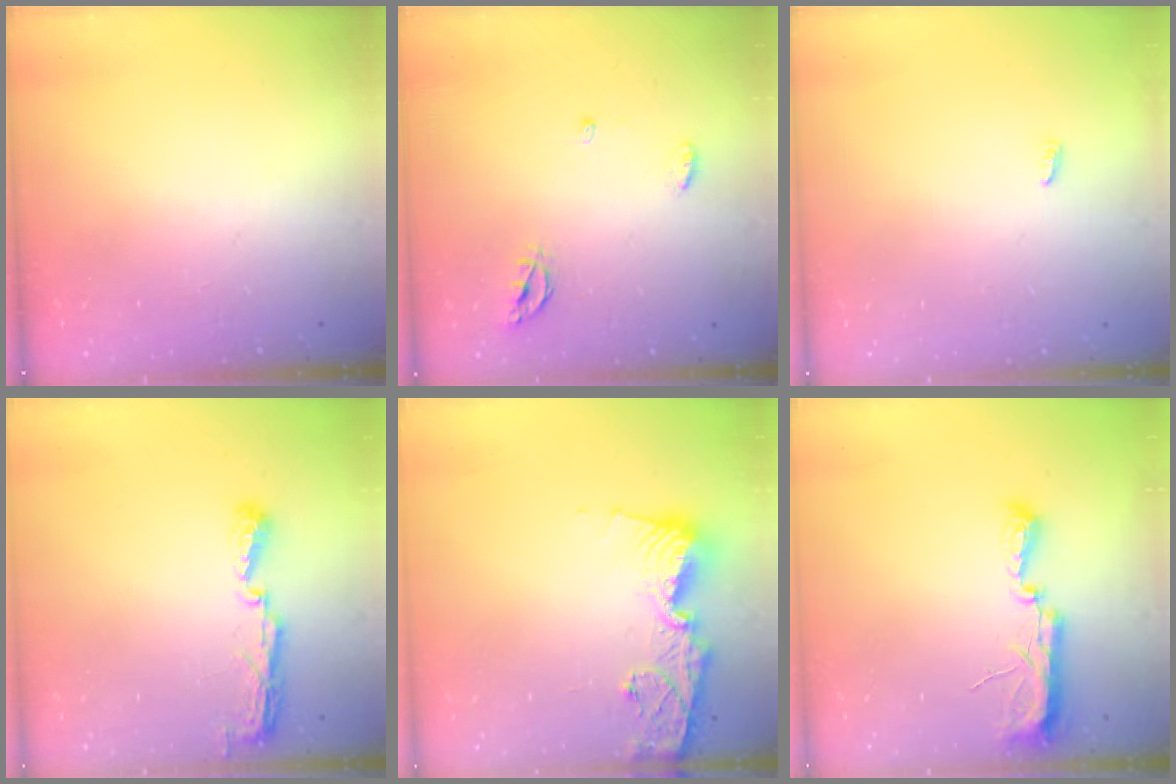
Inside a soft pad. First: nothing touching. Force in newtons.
{"total": 4.4, "press": 4.4, "slide": 0.4}
{"total": 2.4, "press": 2.4, "slide": 0.2}
{"total": 5.8, "press": 5.8, "slide": 0.5}
{"total": 11.2, "press": 11.2, "slide": 1.3}
{"total": 9.8, "press": 8.8, "slide": 4.4}